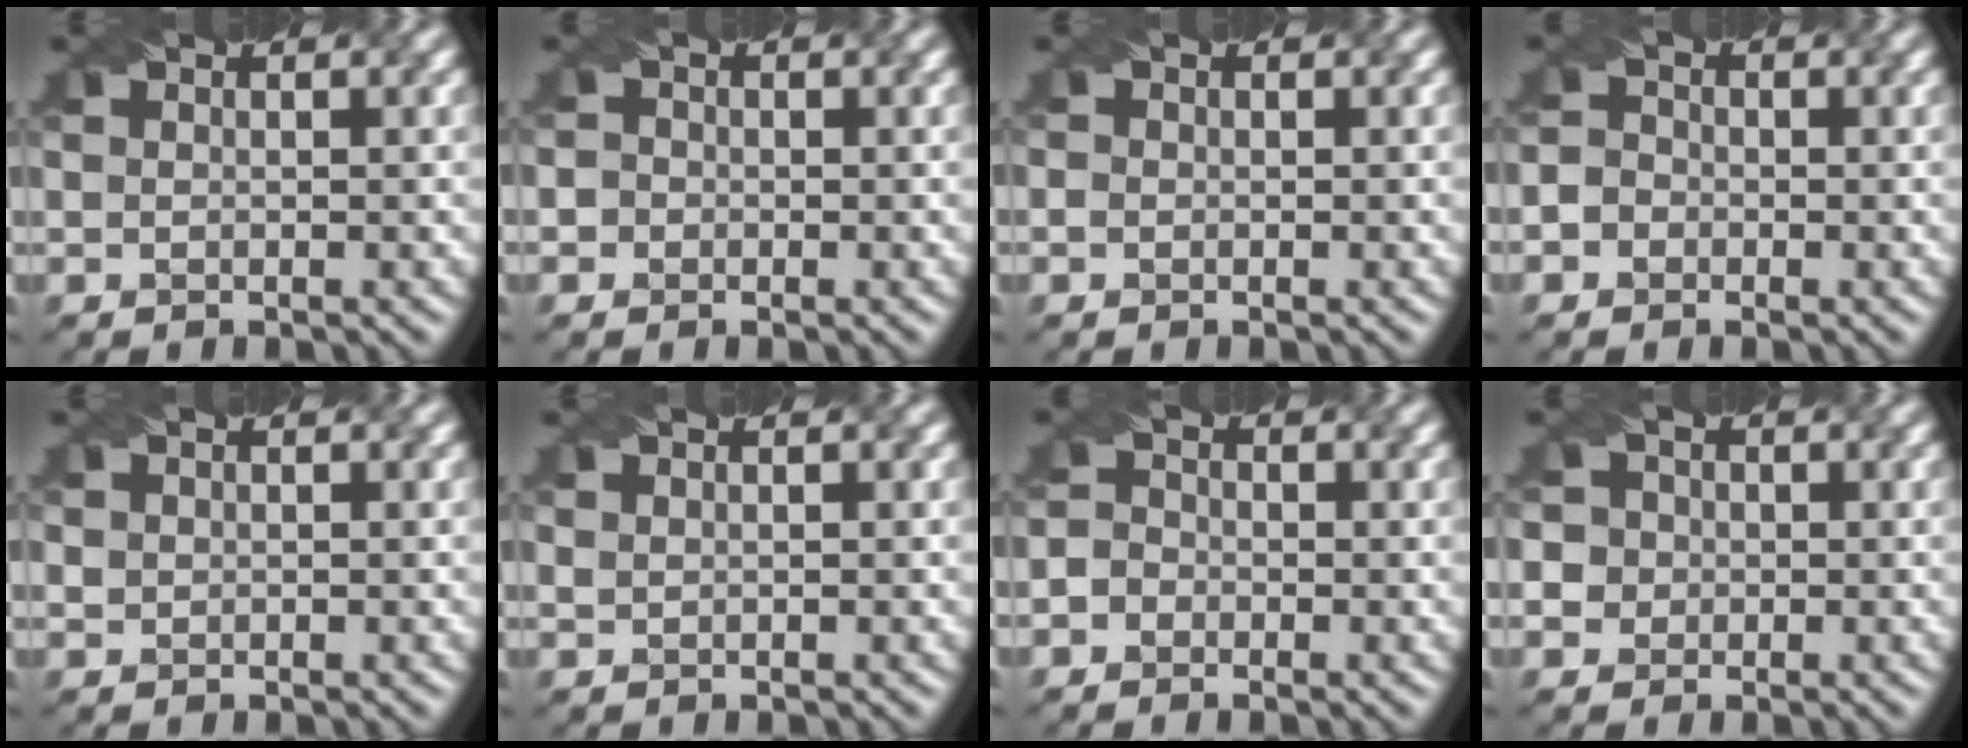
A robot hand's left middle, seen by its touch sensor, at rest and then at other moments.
{"total": 1.7, "force": [0.0, 1.6, 0.6], "torque": [0.014, 0.023, -0.021]}
{"total": 0.6, "force": [-0.2, 0.5, 0.2], "torque": [-0.001, 0.005, -0.006]}
{"total": 2.4, "force": [-0.8, 2.1, 0.7], "torque": [0.005, 0.018, -0.036]}
{"total": 1.1, "force": [0.5, 0.9, 0.4], "torque": [-0.013, 0.009, 0.016]}
{"total": 0.6, "force": [0.4, 0.4, 0.2], "torque": [-0.013, 0.001, 0.015]}
{"total": 2.1, "force": [-1.1, 1.8, 0.5], "torque": [0.006, 0.013, -0.035]}
{"total": 5.0, "force": [0.5, 4.7, 1.6], "torque": [-0.030, 0.036, -0.016]}